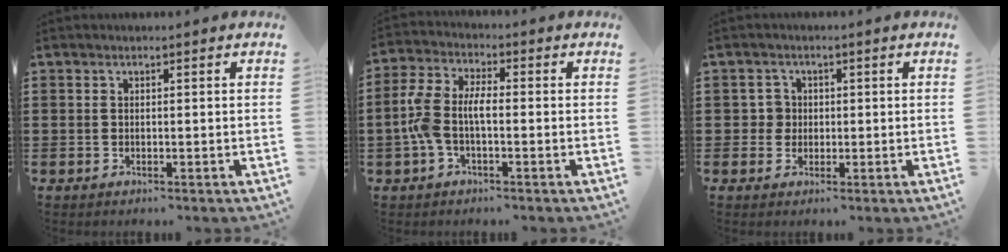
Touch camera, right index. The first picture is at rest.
{"total": 6.2, "force": [-1.1, 3.0, 5.3], "torque": [-0.131, -0.001, -0.029]}
{"total": 2.6, "force": [-0.1, 2.5, 0.7], "torque": [-0.024, 0.009, -0.004]}